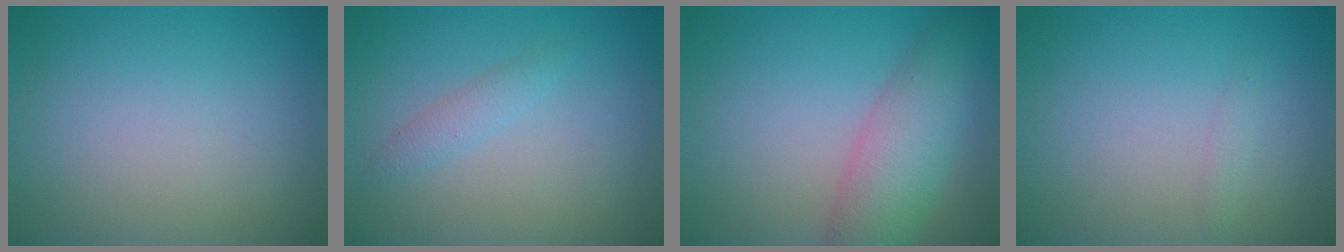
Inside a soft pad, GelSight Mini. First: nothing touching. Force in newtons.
{"total": 1.3, "press": 1.3, "slide": 0.0}
{"total": 5.5, "press": 5.5, "slide": 0.3}
{"total": 0.6, "press": 0.6, "slide": 0.0}